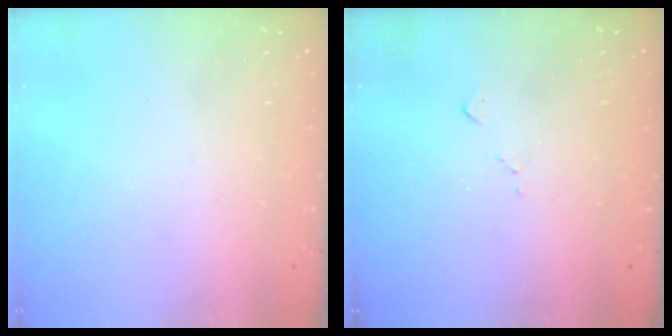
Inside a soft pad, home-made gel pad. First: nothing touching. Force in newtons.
{"total": 5.6, "press": 5.5, "slide": 0.9}